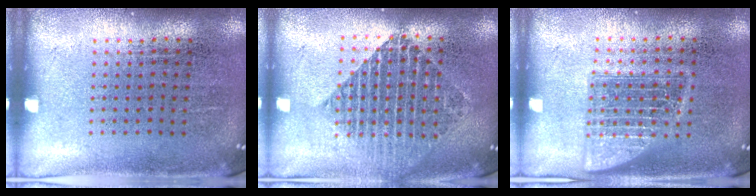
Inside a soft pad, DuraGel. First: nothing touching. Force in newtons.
{"total": 1.8, "press": 1.5, "slide": 0.9}
{"total": 2.1, "press": 2.0, "slide": 0.3}